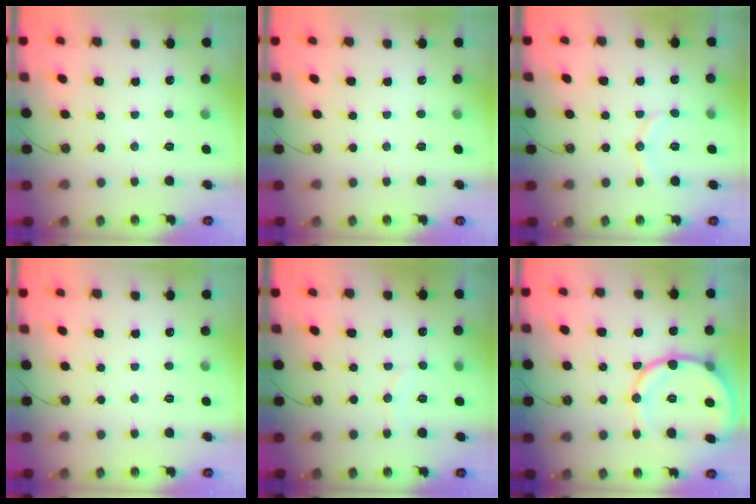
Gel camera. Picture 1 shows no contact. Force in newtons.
{"total": 0.0}
{"total": 7.6, "press": 7.6, "slide": 0.8}
{"total": 0.0}
{"total": 5.1, "press": 5.1, "slide": 0.4}
{"total": 15.5, "press": 15.3, "slide": 2.9}